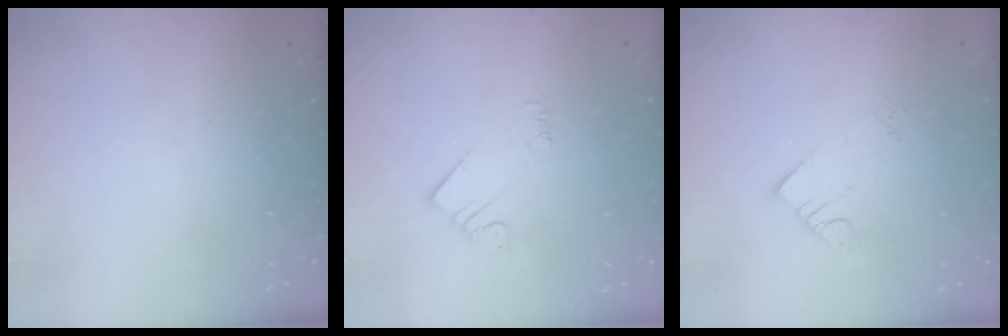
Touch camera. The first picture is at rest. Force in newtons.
{"total": 3.4, "press": 3.3, "slide": 0.6}
{"total": 2.8, "press": 2.8, "slide": 0.1}